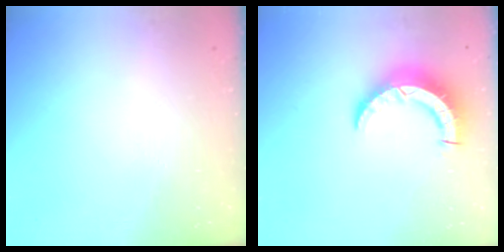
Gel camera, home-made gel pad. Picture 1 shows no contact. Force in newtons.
{"total": 8.2, "press": 8.1, "slide": 0.8}